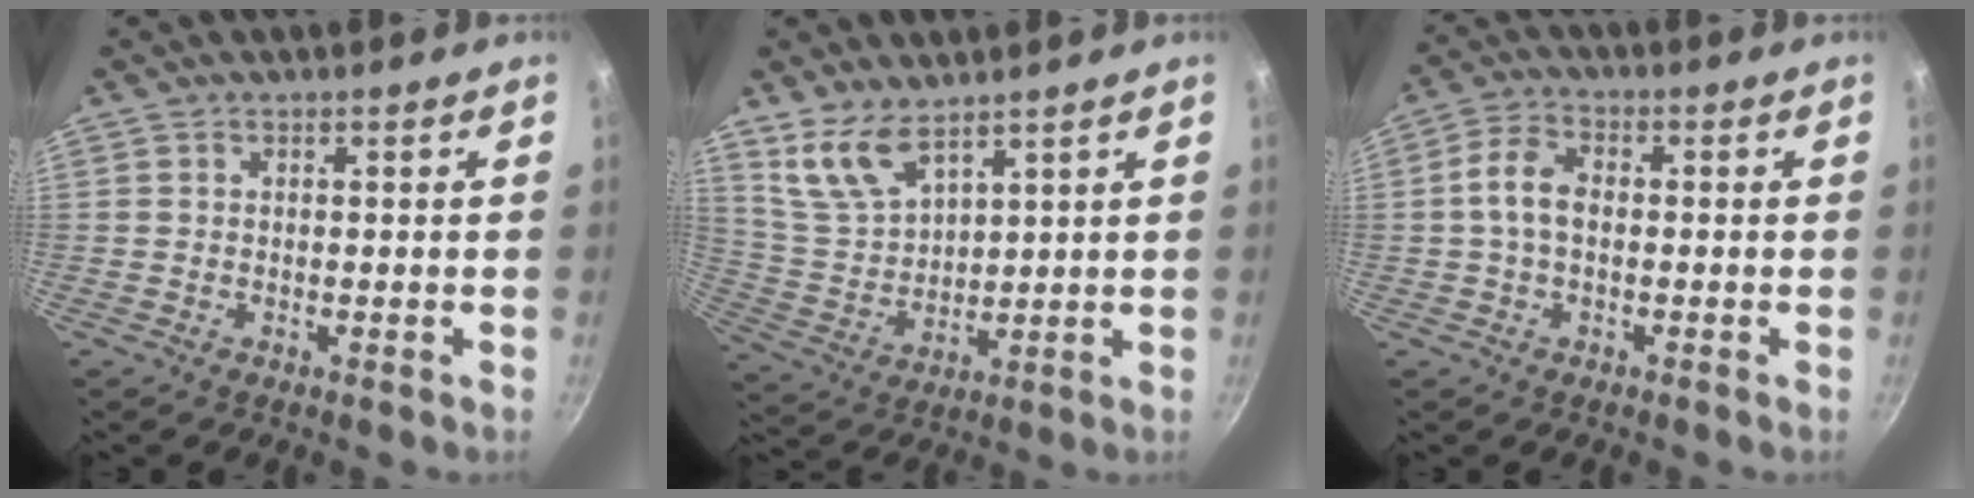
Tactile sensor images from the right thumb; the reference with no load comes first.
{"total": 8.9, "force": [6.4, 4.0, 4.7], "torque": [-0.082, -0.040, 0.144]}
{"total": 6.4, "force": [-0.1, 4.0, 4.9], "torque": [-0.095, 0.023, -0.009]}